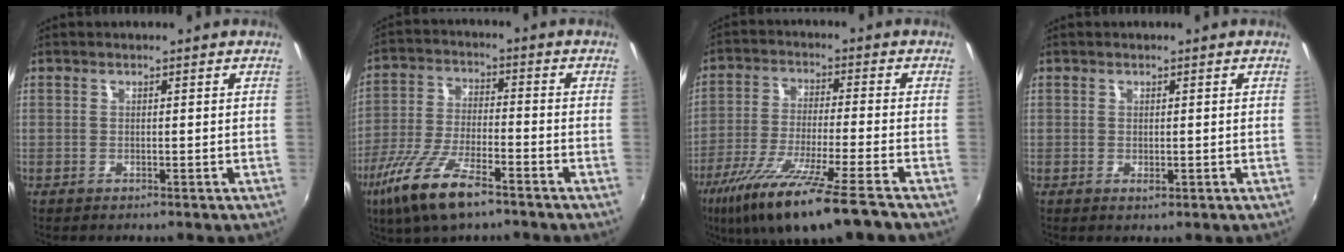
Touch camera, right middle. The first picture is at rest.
{"total": 12.9, "force": [-8.2, 3.7, 9.3], "torque": [-0.201, -0.025, -0.159]}
{"total": 16.1, "force": [-11.1, 0.3, 11.6], "torque": [-0.233, -0.051, -0.196]}
{"total": 0.7, "force": [0.0, 0.5, 0.5], "torque": [-0.007, -0.003, -0.001]}